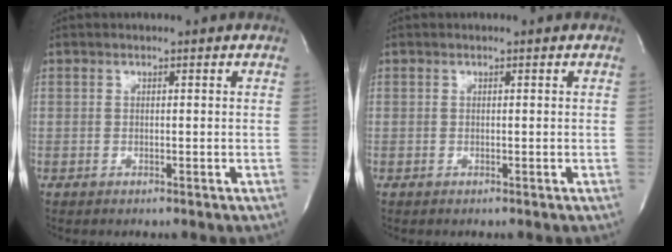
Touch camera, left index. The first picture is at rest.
{"total": 0.0}